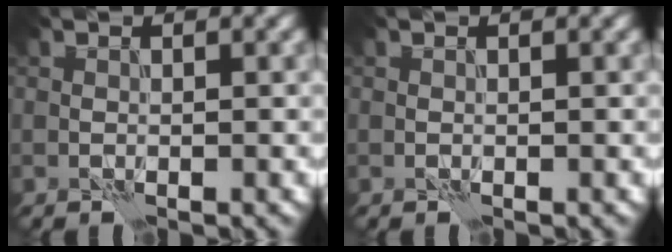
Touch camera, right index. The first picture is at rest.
{"total": 0.0}